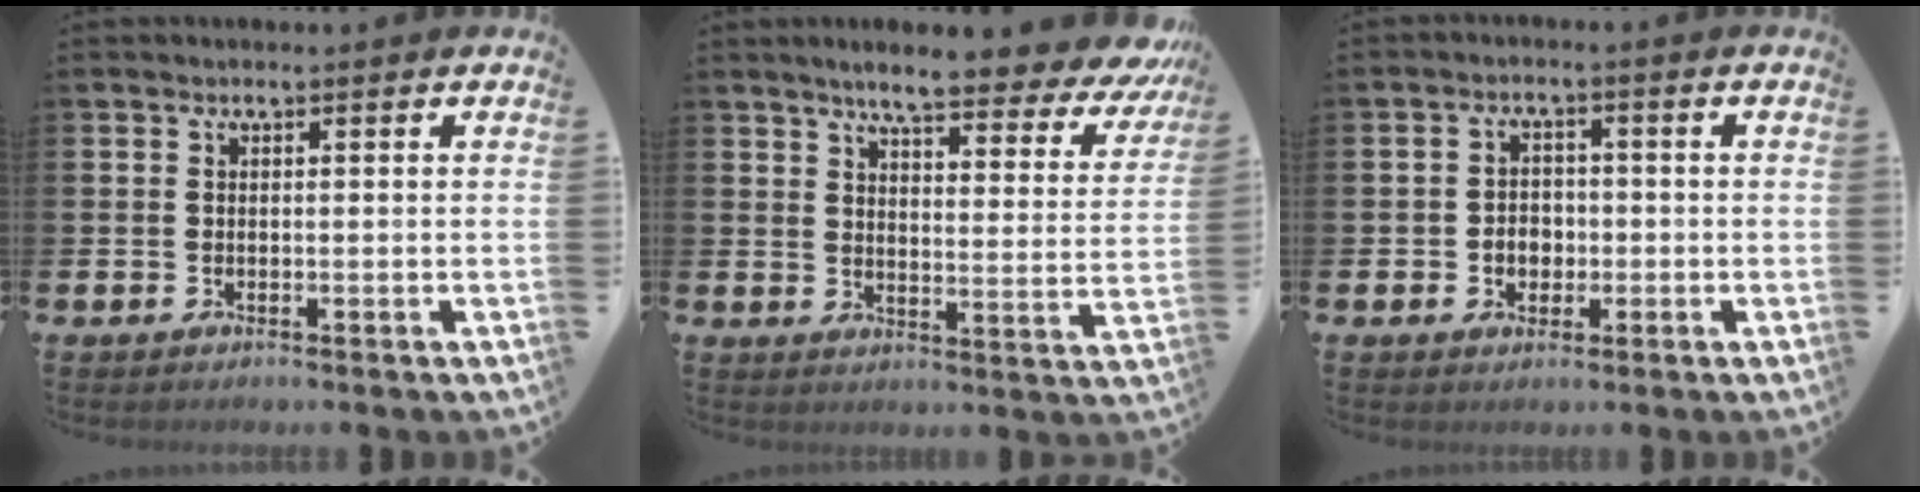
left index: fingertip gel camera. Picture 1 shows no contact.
{"total": 7.4, "force": [6.5, 1.1, 3.3], "torque": [-0.067, -0.051, 0.106]}
{"total": 3.0, "force": [-0.6, 2.6, 1.4], "torque": [-0.014, -0.001, -0.020]}